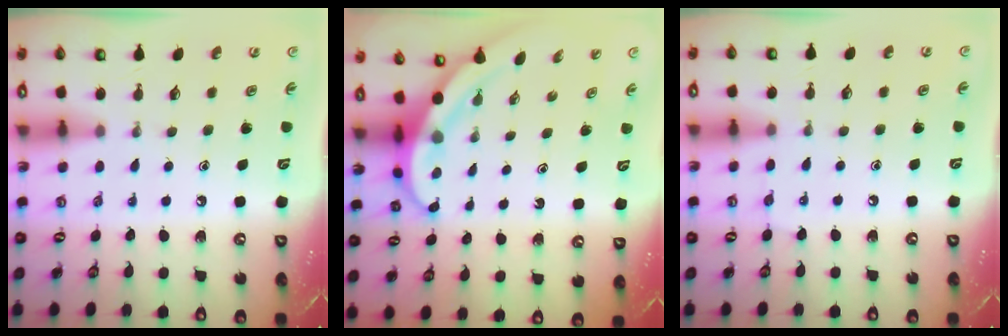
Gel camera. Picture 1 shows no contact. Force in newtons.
{"total": 4.4, "press": 4.4, "slide": 0.5}
{"total": 4.4, "press": 4.4, "slide": 0.5}